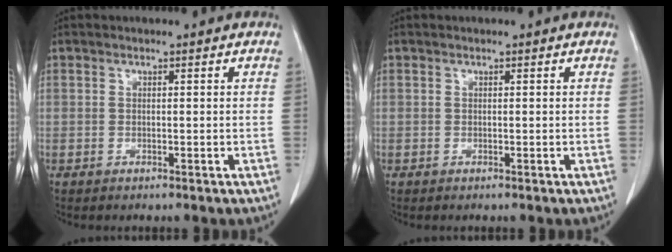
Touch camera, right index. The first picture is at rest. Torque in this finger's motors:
{"motor_torque": [0.00, 0.00, 0.00, 0.00]}